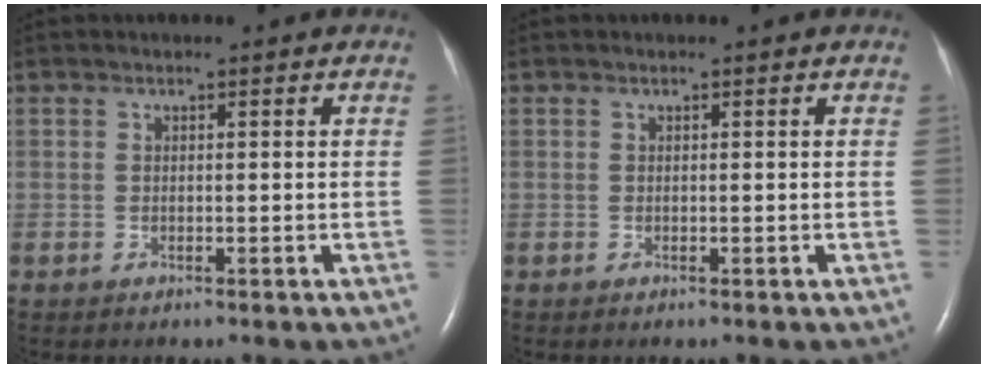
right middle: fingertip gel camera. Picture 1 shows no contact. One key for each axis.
{"total": 0.0}